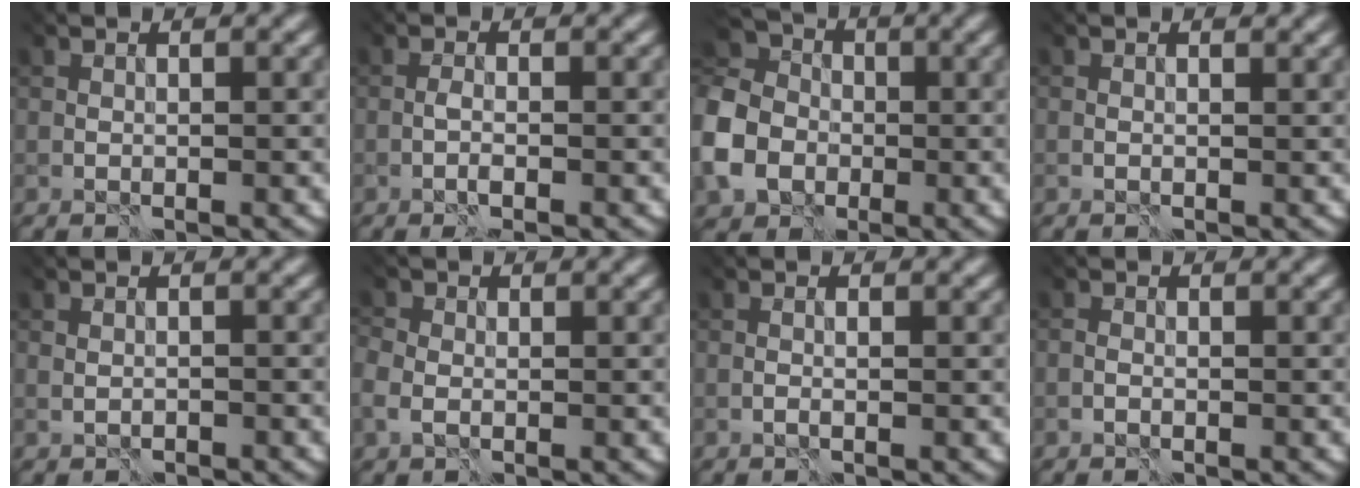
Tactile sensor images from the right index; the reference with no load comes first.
{"total": 3.5, "force": [-3.2, -0.1, 1.4], "torque": [-0.020, 0.004, -0.040]}
{"total": 8.1, "force": [-3.9, 6.1, 3.8], "torque": [-0.115, -0.006, -0.054]}
{"total": 0.0}
{"total": 0.7, "force": [-0.5, 0.5, 0.0], "torque": [-0.001, 0.003, 0.004]}
{"total": 2.1, "force": [-1.2, 1.4, 0.9], "torque": [-0.032, 0.004, -0.004]}
{"total": 1.4, "force": [-1.4, -0.3, 0.3], "torque": [0.007, 0.004, -0.026]}
{"total": 1.8, "force": [-1.8, 0.1, 0.0], "torque": [0.006, 0.003, -0.030]}